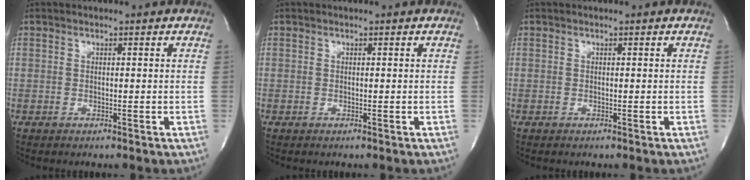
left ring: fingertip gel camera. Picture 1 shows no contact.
{"total": 0.0}
{"total": 0.0}